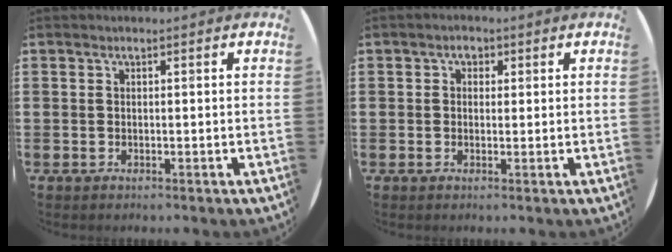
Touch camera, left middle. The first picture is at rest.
{"total": 1.6, "force": [0.7, 1.2, 0.6], "torque": [-0.006, 0.006, 0.010]}